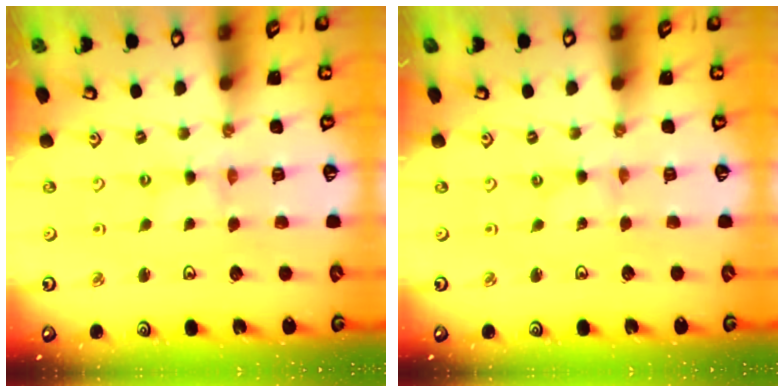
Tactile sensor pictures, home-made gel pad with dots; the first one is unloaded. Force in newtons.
{"total": 0.0}